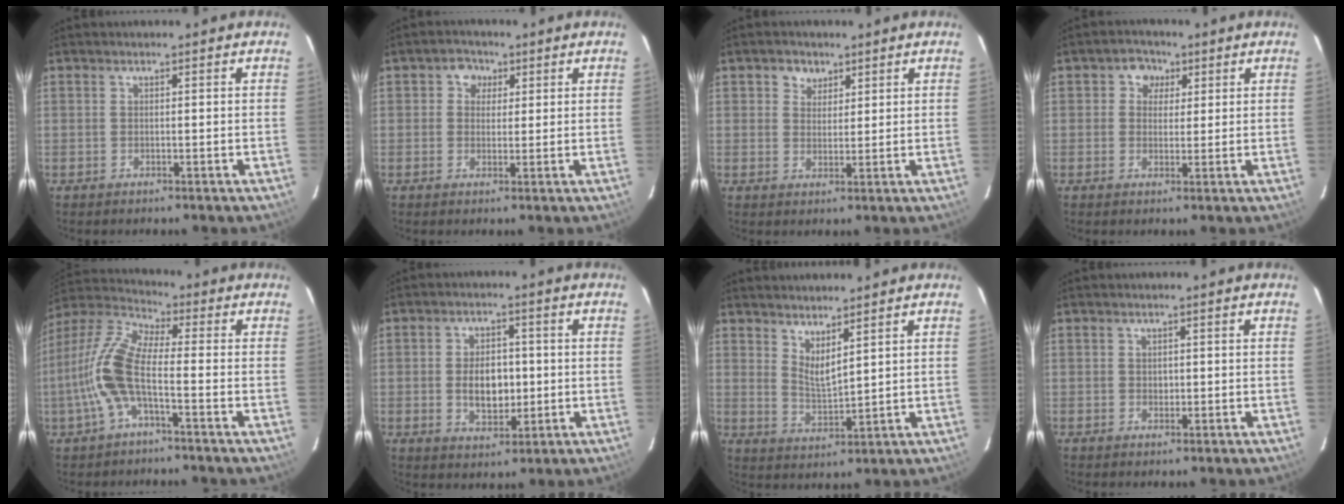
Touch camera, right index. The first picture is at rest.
{"total": 3.5, "force": [0.9, 3.2, 0.8], "torque": [-0.007, 0.013, 0.011]}
{"total": 3.4, "force": [1.8, 2.8, 0.7], "torque": [-0.002, 0.009, 0.032]}
{"total": 4.0, "force": [1.2, 3.7, 0.9], "torque": [-0.007, 0.012, 0.013]}
{"total": 11.2, "force": [-3.1, 2.9, 10.3], "torque": [-0.233, 0.008, -0.065]}
{"total": 7.5, "force": [-0.6, 4.6, 5.8], "torque": [-0.108, 0.005, -0.004]}
{"total": 4.7, "force": [3.7, 0.9, 2.9], "torque": [-0.050, -0.013, 0.066]}
{"total": 1.1, "force": [0.0, 1.0, 0.3], "torque": [-0.001, 0.002, 0.001]}